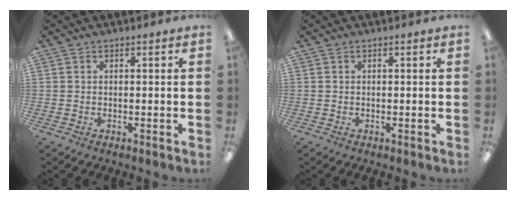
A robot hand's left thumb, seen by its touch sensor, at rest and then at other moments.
{"total": 0.0}